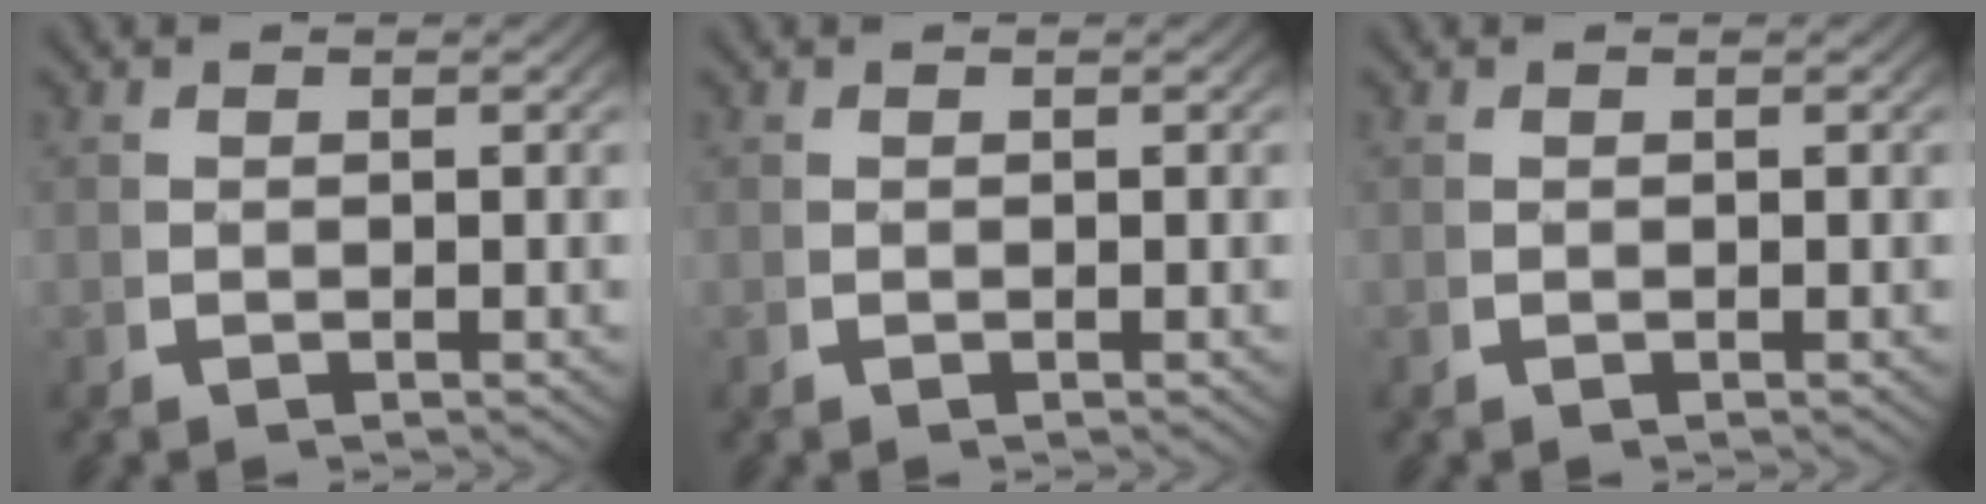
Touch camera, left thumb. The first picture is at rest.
{"total": 0.0}
{"total": 0.0}